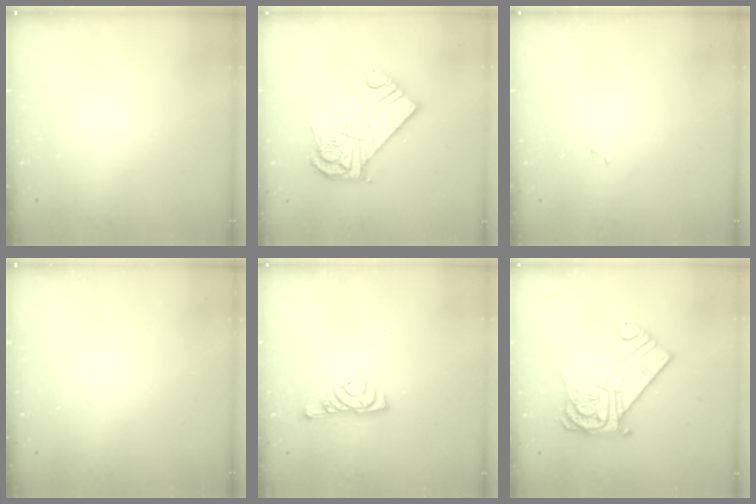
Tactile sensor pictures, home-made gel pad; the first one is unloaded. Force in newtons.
{"total": 15.8, "press": 15.7, "slide": 1.3}
{"total": 2.3, "press": 2.3, "slide": 0.2}
{"total": 0.0}
{"total": 5.0, "press": 4.9, "slide": 1.1}
{"total": 16.8, "press": 16.7, "slide": 1.7}